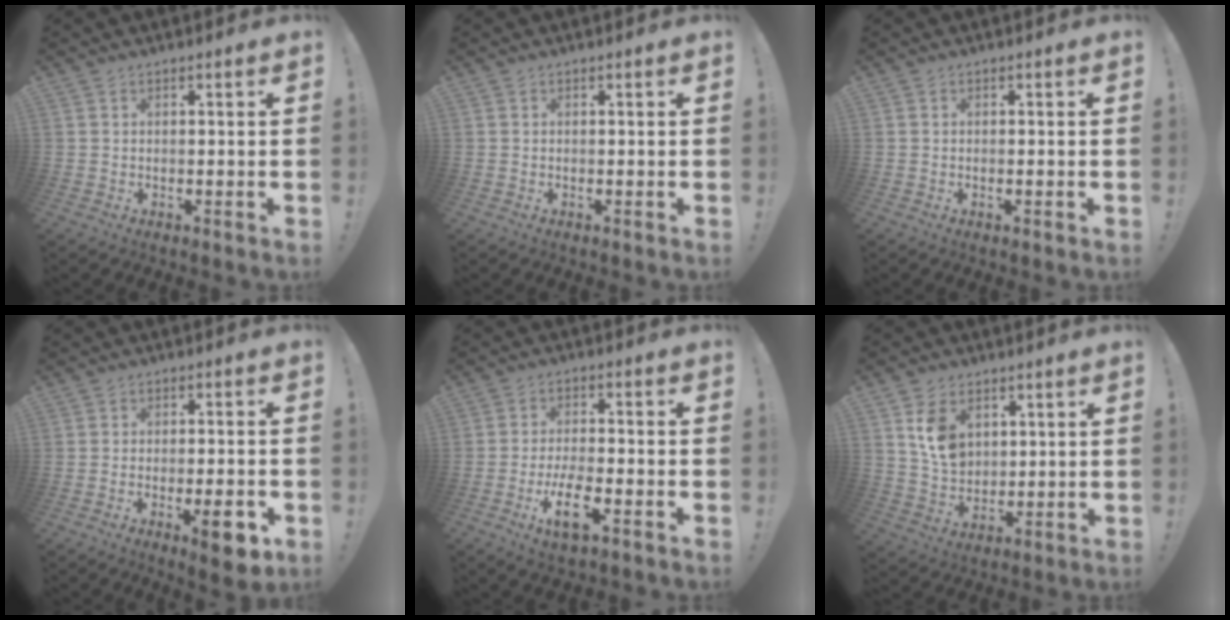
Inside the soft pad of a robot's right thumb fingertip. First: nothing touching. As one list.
[{"total": 0.0}, {"total": 0.6, "force": [-0.3, -0.1, 0.5], "torque": [-0.015, 0.003, -0.005]}, {"total": 7.9, "force": [-3.6, 2.3, 6.6], "torque": [-0.084, 0.013, -0.057]}, {"total": 9.9, "force": [-4.5, 3.4, 8.2], "torque": [-0.163, 0.013, -0.078]}, {"total": 9.7, "force": [4.0, 7.3, 5.1], "torque": [-0.072, -0.012, 0.080]}]